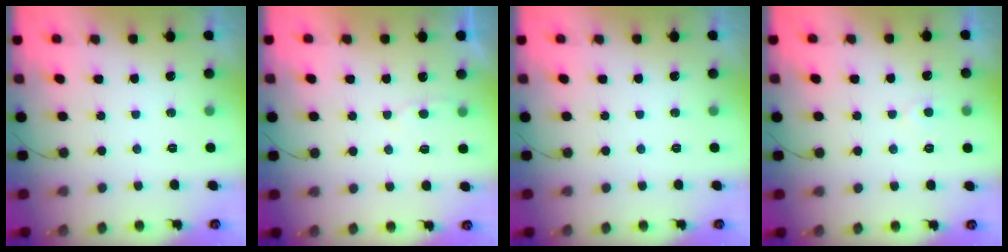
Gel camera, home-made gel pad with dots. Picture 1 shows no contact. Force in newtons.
{"total": 2.7, "press": 2.7, "slide": 0.3}
{"total": 0.0}
{"total": 3.2, "press": 3.2, "slide": 0.3}